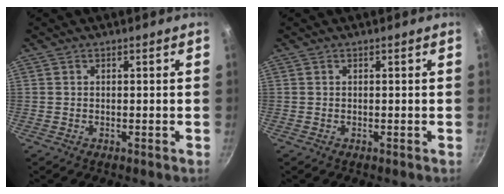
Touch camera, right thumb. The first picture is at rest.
{"total": 0.0}